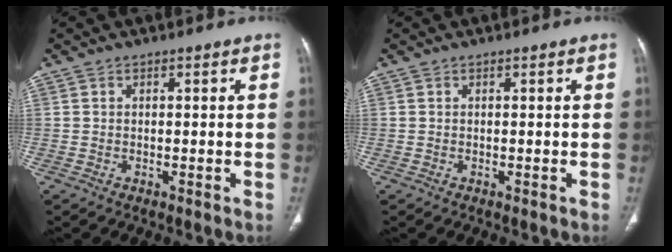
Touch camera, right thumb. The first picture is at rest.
{"total": 0.0}